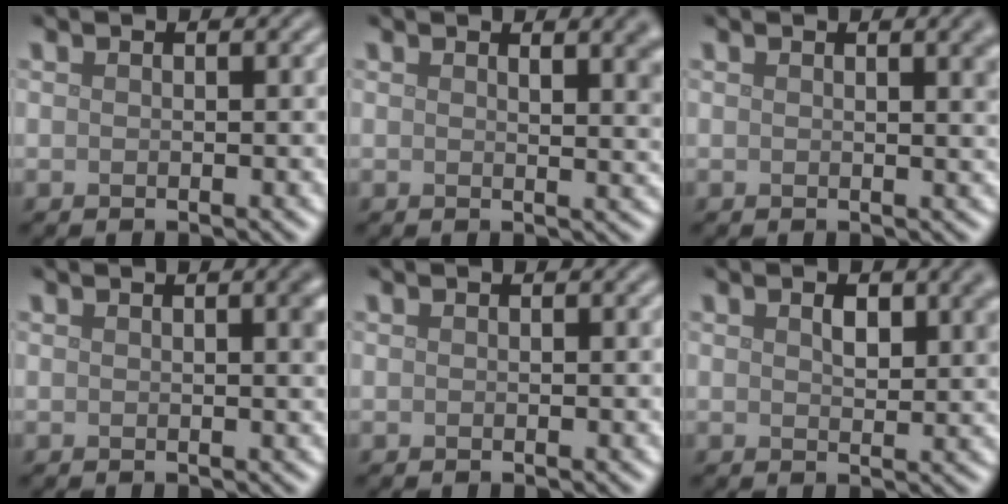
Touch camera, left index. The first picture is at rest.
{"total": 3.4, "force": [1.9, 1.2, 2.6], "torque": [-0.018, 0.002, 0.025]}
{"total": 2.6, "force": [1.1, 0.9, 2.2], "torque": [-0.013, 0.007, 0.011]}
{"total": 1.8, "force": [0.6, 0.6, 1.6], "torque": [-0.013, 0.006, 0.007]}
{"total": 0.0}
{"total": 3.3, "force": [1.3, 1.6, 2.6], "torque": [-0.040, 0.005, 0.021]}